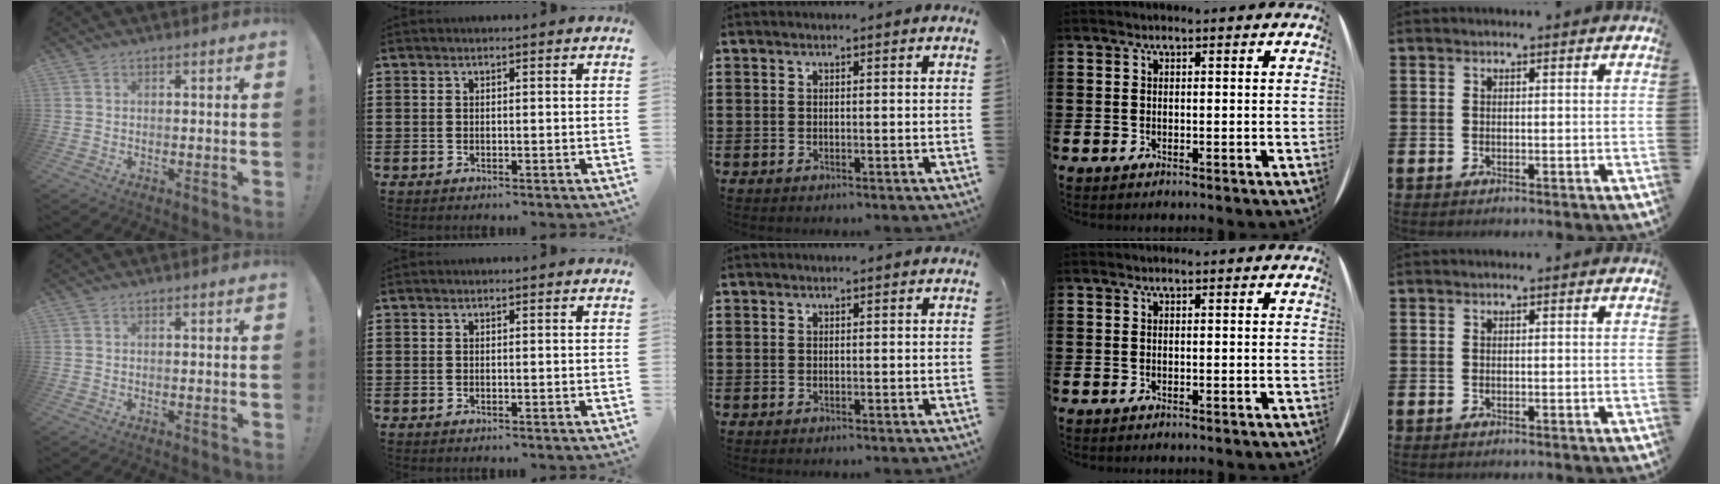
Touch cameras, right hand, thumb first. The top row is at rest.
{}